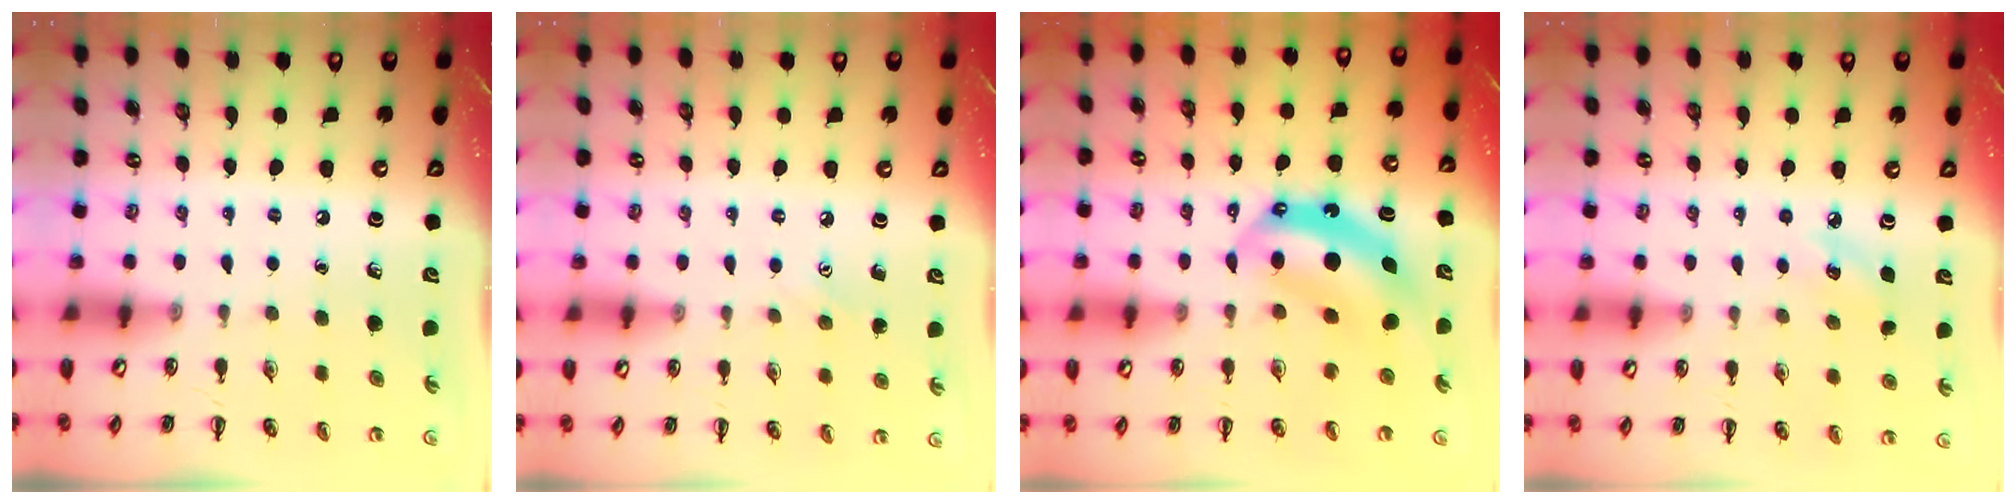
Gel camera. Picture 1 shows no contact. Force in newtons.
{"total": 3.9, "press": 3.8, "slide": 1.0}
{"total": 7.9, "press": 7.7, "slide": 1.6}
{"total": 5.4, "press": 5.2, "slide": 1.4}